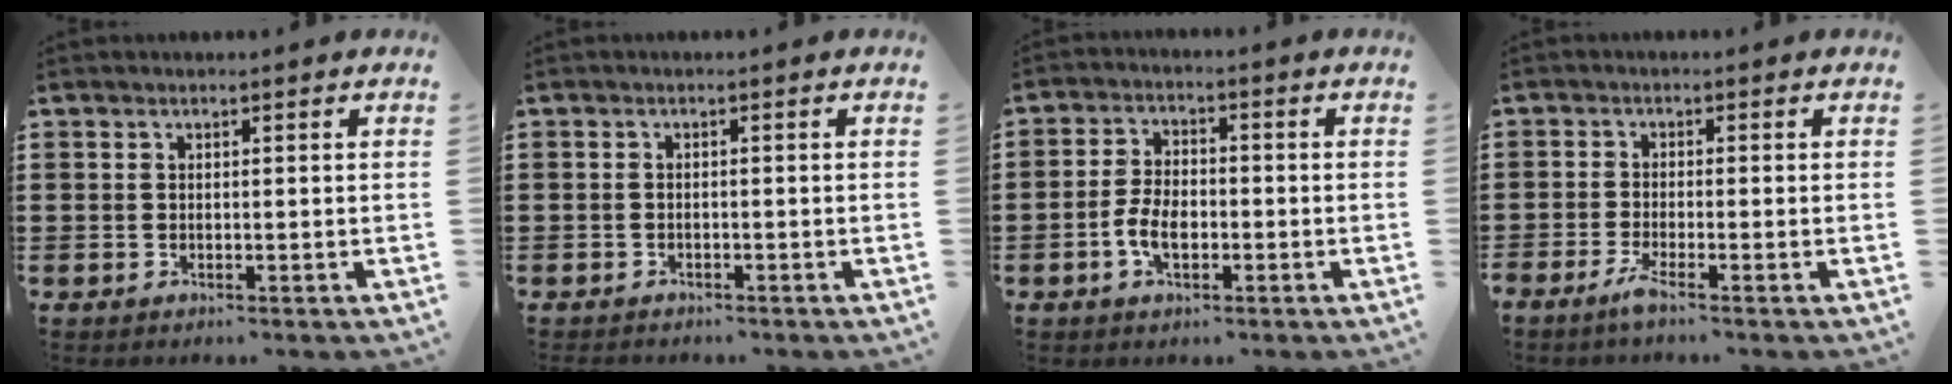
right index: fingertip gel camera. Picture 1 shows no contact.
{"total": 0.7, "force": [-0.6, 0.2, 0.0], "torque": [-0.003, 0.000, -0.014]}
{"total": 5.1, "force": [-1.7, 2.8, 3.9], "torque": [-0.096, -0.001, -0.038]}
{"total": 2.3, "force": [-1.6, -0.1, 1.6], "torque": [-0.041, -0.009, -0.033]}